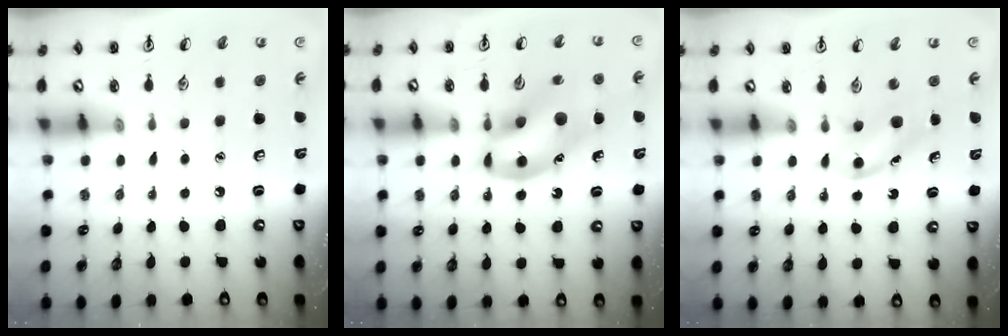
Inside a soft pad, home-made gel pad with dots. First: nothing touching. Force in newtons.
{"total": 14.1, "press": 13.7, "slide": 3.2}
{"total": 4.1, "press": 3.9, "slide": 1.3}